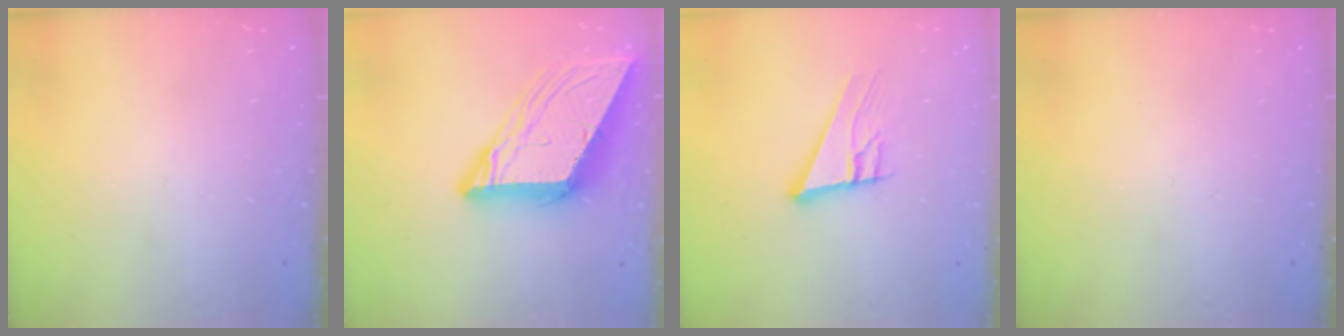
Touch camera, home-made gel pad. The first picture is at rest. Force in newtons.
{"total": 14.2, "press": 14.1, "slide": 1.5}
{"total": 11.4, "press": 11.3, "slide": 2.0}
{"total": 0.0}